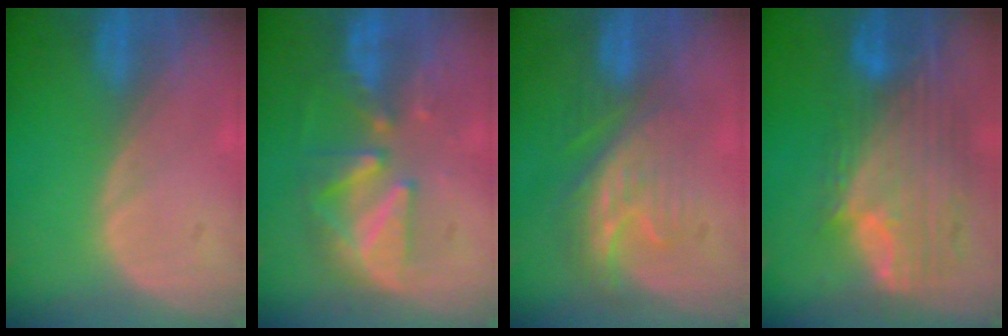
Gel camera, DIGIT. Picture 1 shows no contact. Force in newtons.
{"total": 8.4, "press": 8.1, "slide": 2.1}
{"total": 8.2, "press": 7.3, "slide": 3.6}
{"total": 12.0, "press": 10.1, "slide": 6.4}